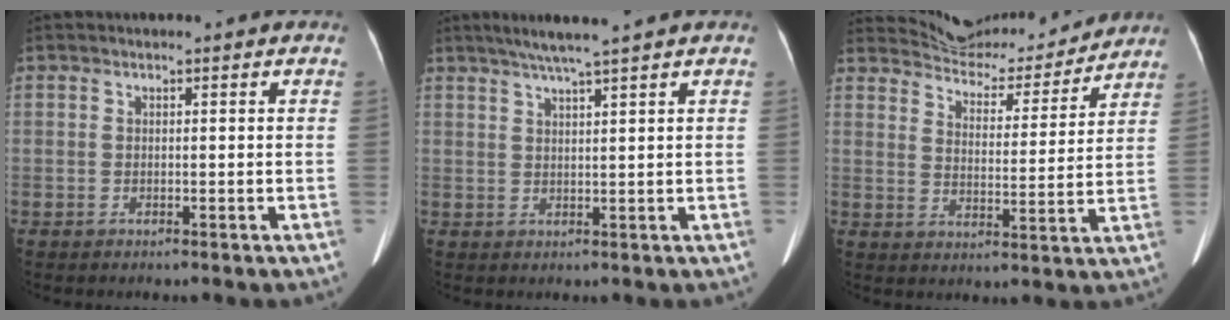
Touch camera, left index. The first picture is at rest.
{"total": 5.5, "force": [4.3, -1.0, 3.4], "torque": [-0.058, 0.014, 0.075]}
{"total": 12.8, "force": [12.6, 2.0, 1.1], "torque": [-0.014, -0.001, 0.174]}